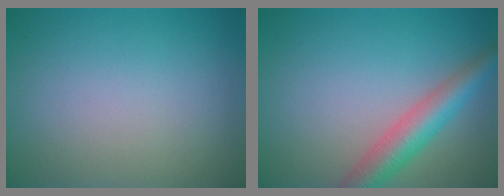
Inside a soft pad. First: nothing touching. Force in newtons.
{"total": 4.6, "press": 4.6, "slide": 0.1}